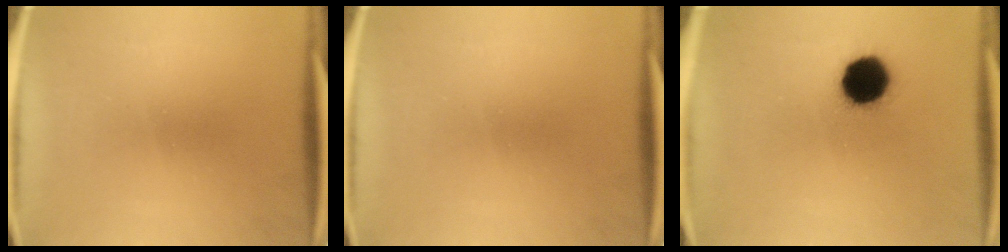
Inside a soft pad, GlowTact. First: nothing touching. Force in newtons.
{"total": 0.0}
{"total": 12.1}